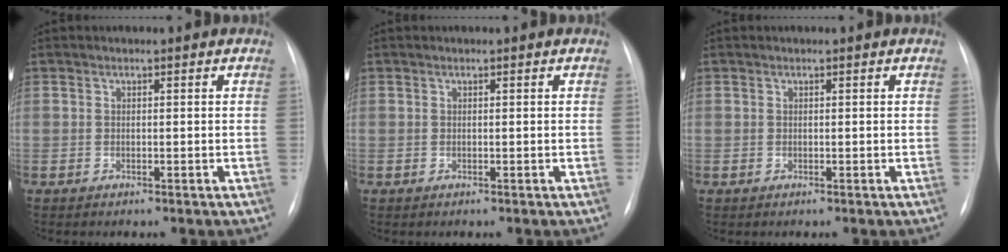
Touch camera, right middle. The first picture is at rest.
{"total": 0.0}
{"total": 0.0}